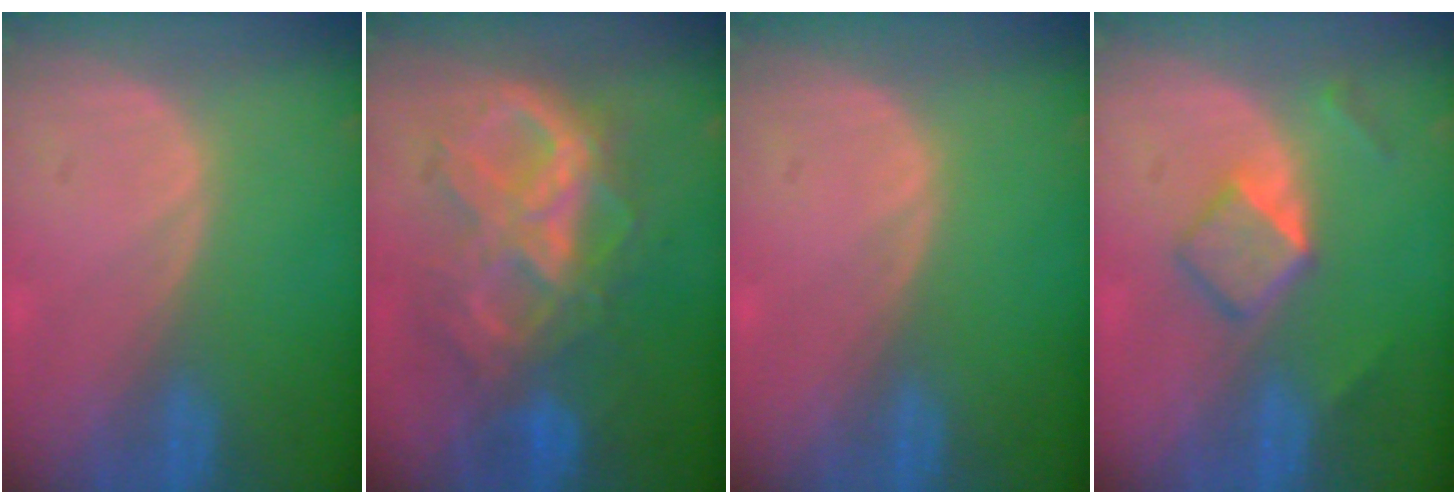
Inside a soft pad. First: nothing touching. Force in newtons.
{"total": 10.3, "press": 10.2, "slide": 1.3}
{"total": 0.0}
{"total": 5.3, "press": 4.6, "slide": 2.7}